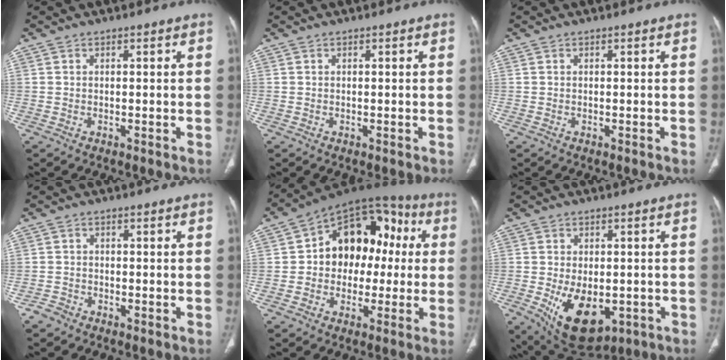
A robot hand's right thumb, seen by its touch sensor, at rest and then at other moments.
{"total": 0.0}
{"total": 0.0}
{"total": 1.7, "force": [-1.3, 1.0, 0.1], "torque": [0.001, 0.003, -0.029]}
{"total": 17.3, "force": [1.2, 12.7, 11.7], "torque": [-0.108, 0.049, 0.005]}
{"total": 12.7, "force": [-3.7, 7.6, 9.5], "torque": [-0.131, -0.004, -0.034]}